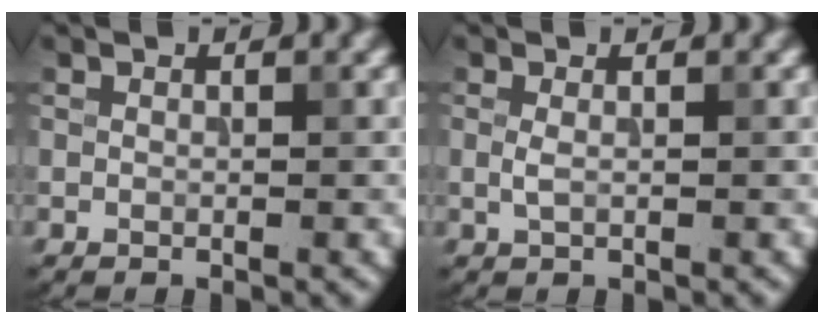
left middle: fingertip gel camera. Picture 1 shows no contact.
{"total": 0.8, "force": [0.1, 0.2, 0.8], "torque": [-0.018, 0.000, 0.001]}